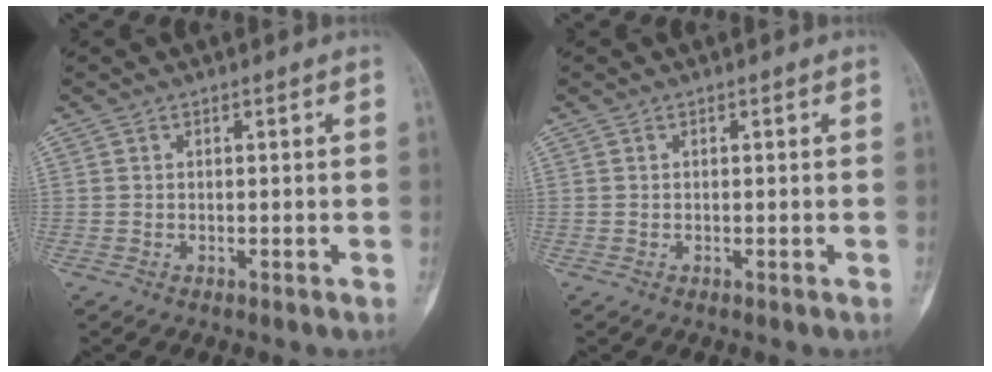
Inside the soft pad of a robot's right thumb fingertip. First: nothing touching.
{"total": 0.0}